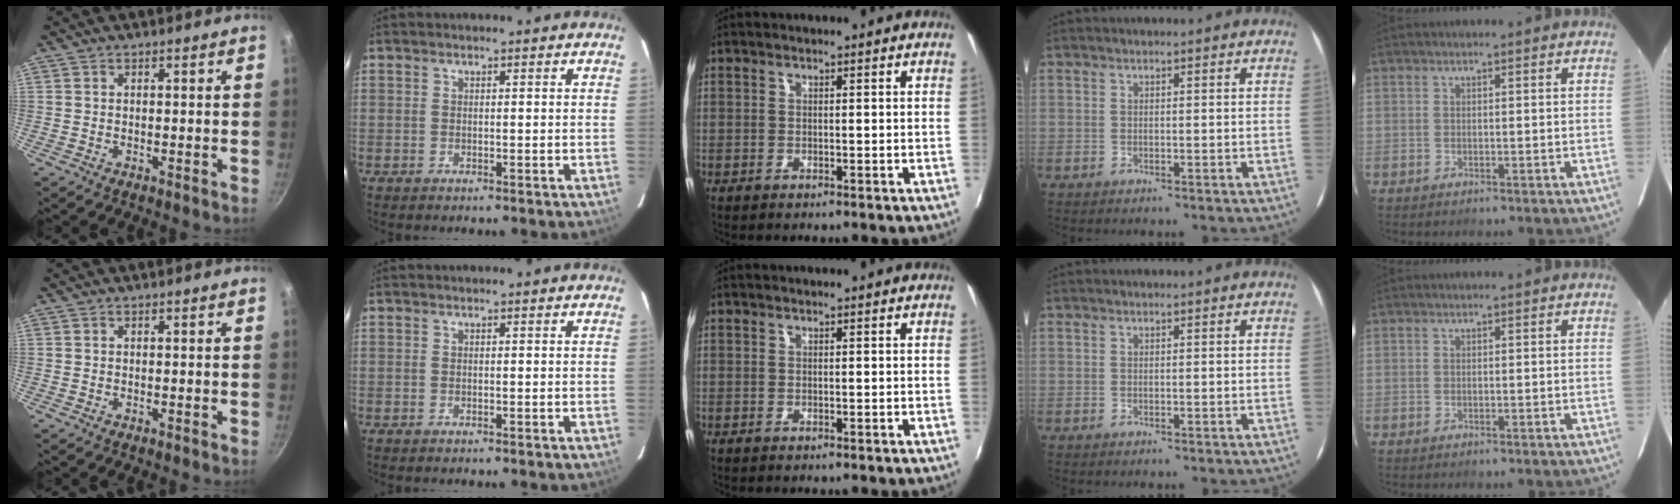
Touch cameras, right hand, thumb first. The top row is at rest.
{}